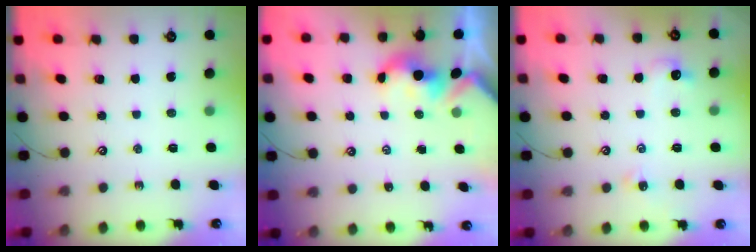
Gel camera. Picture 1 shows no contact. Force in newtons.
{"total": 1.5, "press": 1.5, "slide": 0.3}
{"total": 3.8, "press": 3.8, "slide": 0.7}